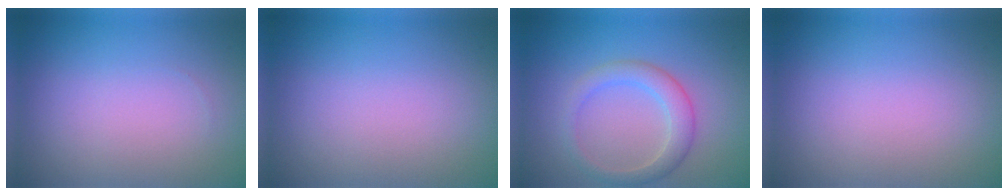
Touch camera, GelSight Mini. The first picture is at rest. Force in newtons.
{"total": 0.0}
{"total": 3.0, "press": 3.0, "slide": 0.0}
{"total": 0.0}